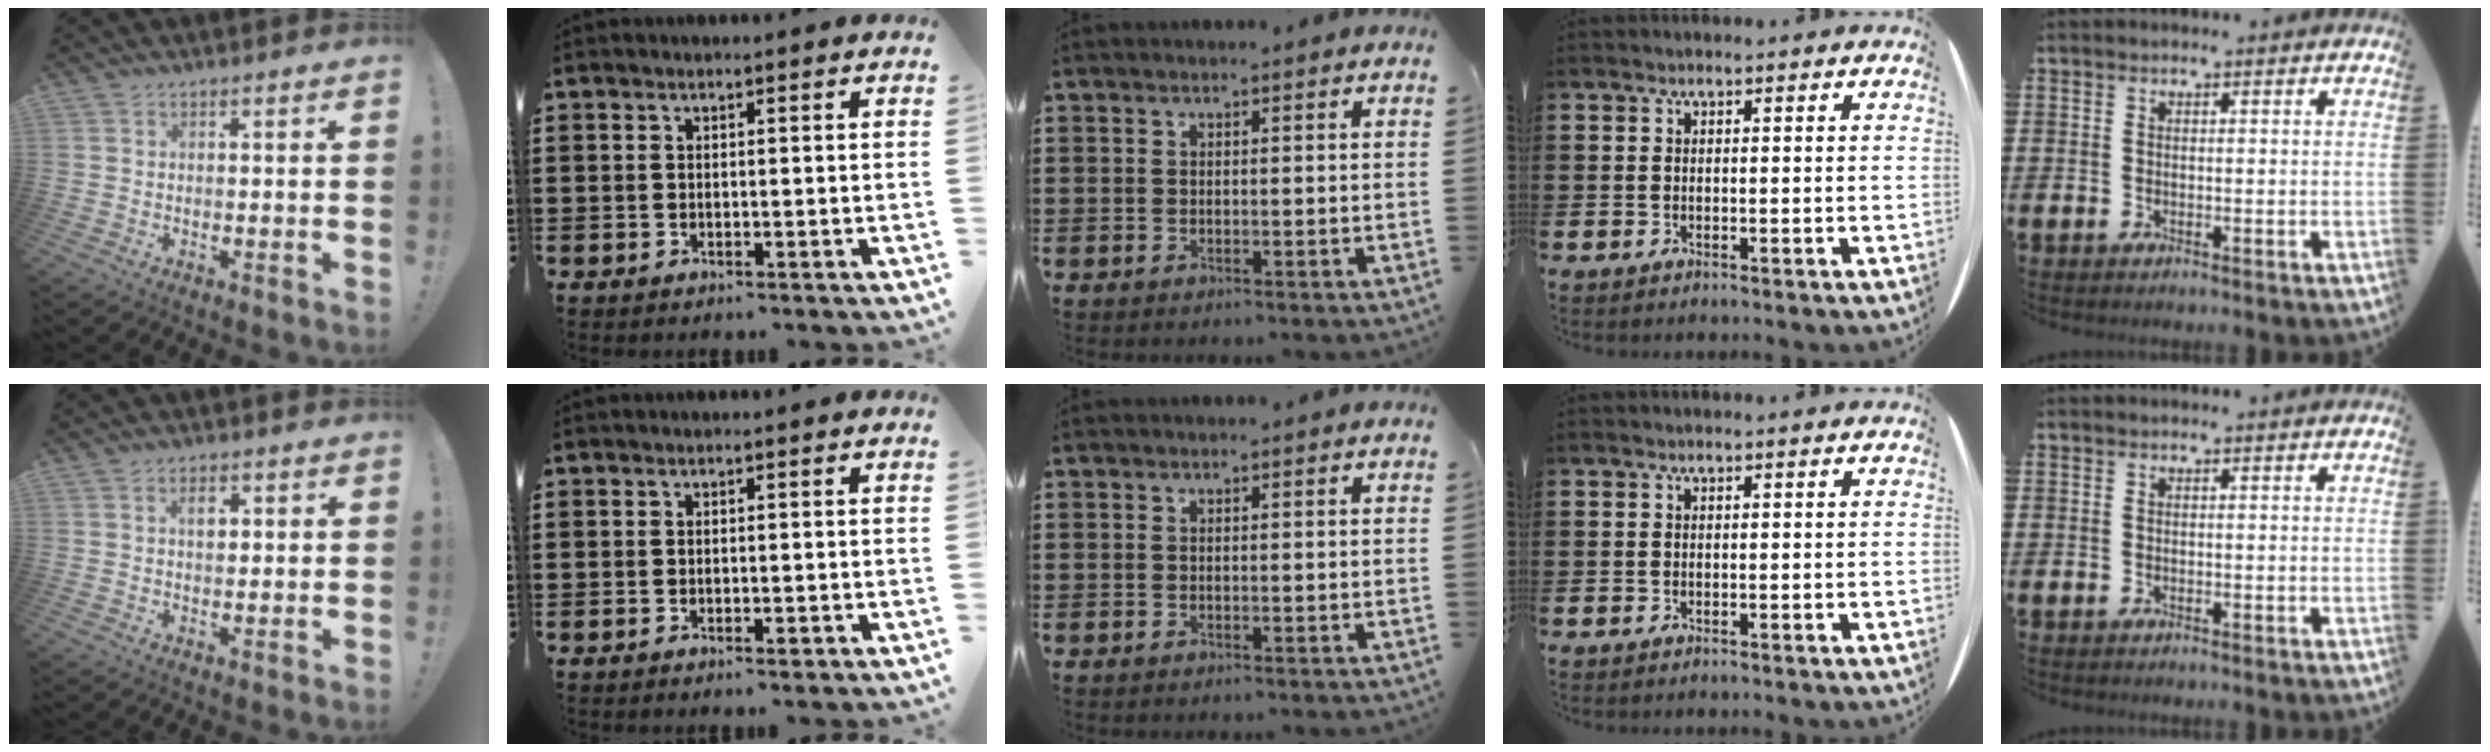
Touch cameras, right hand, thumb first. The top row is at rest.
{"thumb": {"total": 2.7, "force": [0.8, 1.6, 2.0], "torque": [-0.019, -0.001, 0.007]}, "index": {"total": 0.8, "force": [-0.5, 0.3, 0.6], "torque": [-0.013, -0.005, -0.008]}}